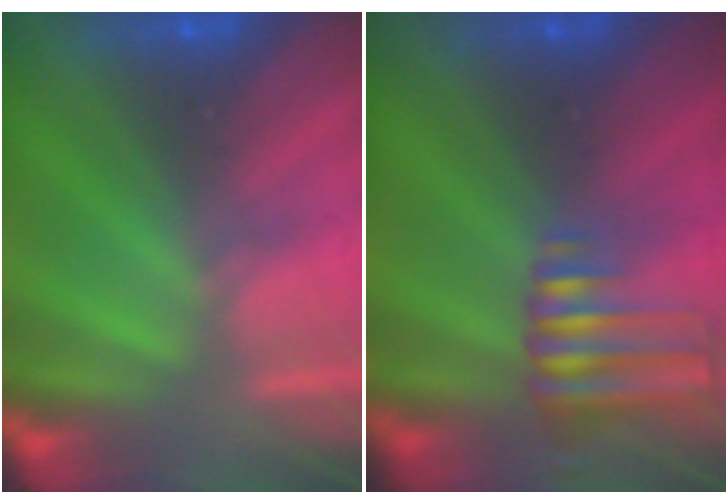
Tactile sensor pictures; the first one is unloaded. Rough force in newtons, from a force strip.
{"total": 8.4}